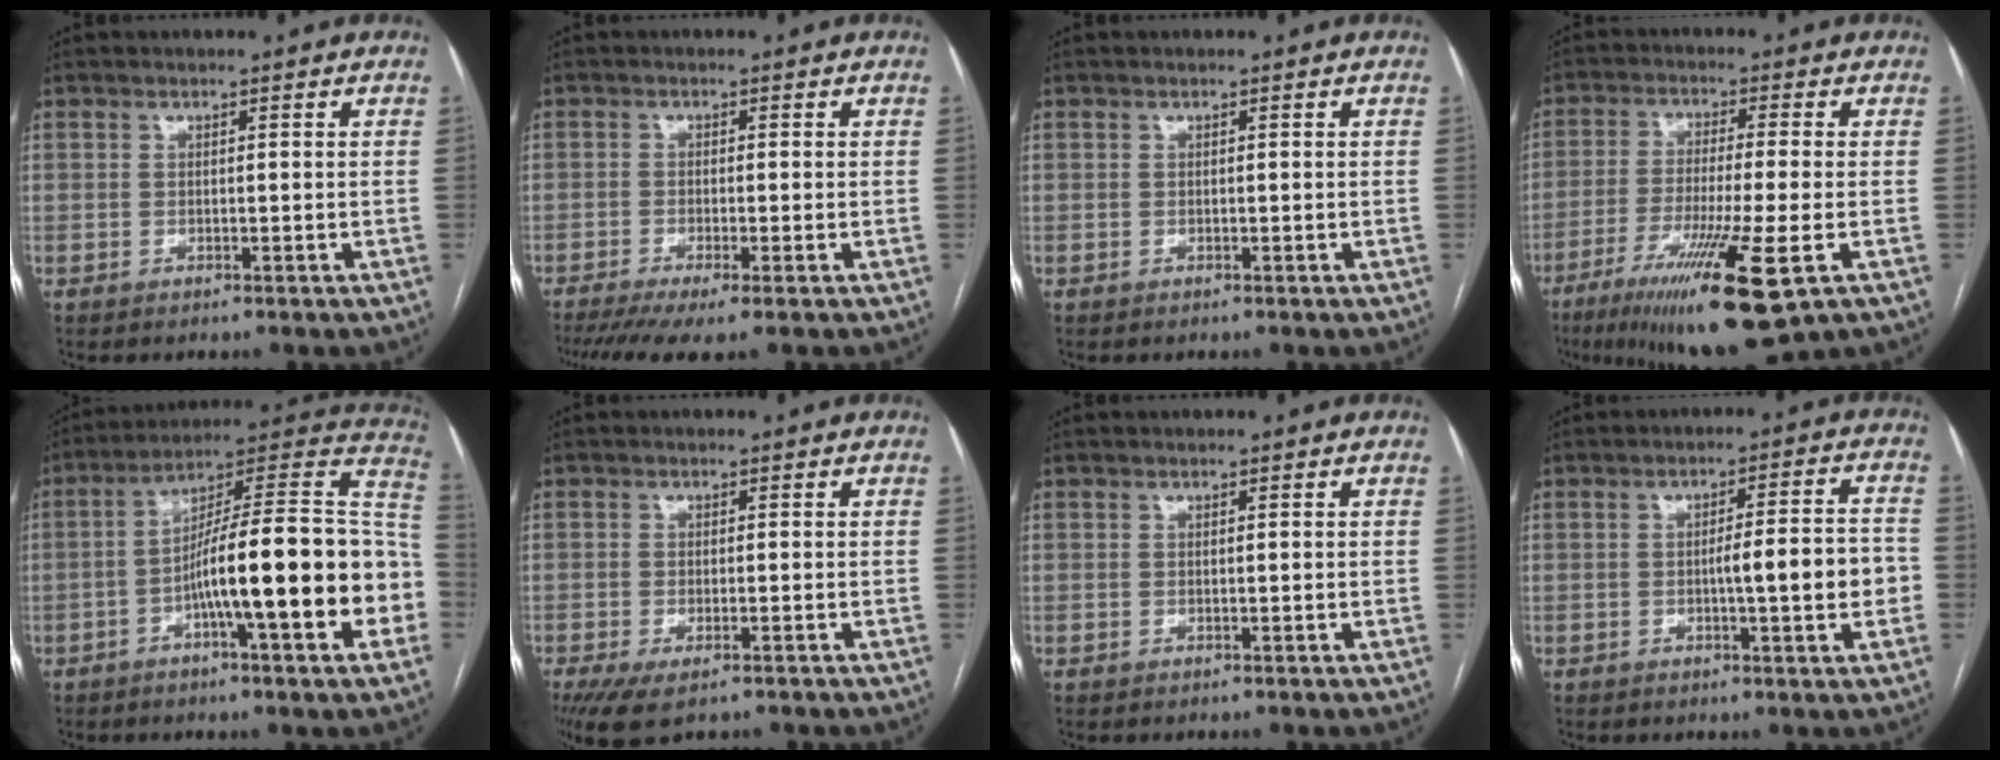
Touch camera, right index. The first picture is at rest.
{"total": 7.1, "force": [-5.0, 0.4, 5.0], "torque": [-0.077, -0.013, -0.084]}
{"total": 0.0}
{"total": 16.0, "force": [-7.5, 0.9, 14.1], "torque": [-0.241, -0.044, -0.123]}
{"total": 22.8, "force": [-5.2, 2.5, 22.0], "torque": [-0.257, 0.031, -0.076]}
{"total": 6.4, "force": [-4.1, 2.3, 4.2], "torque": [-0.071, -0.015, -0.067]}
{"total": 0.0}
{"total": 8.3, "force": [-1.5, 0.8, 8.1], "torque": [-0.112, 0.018, -0.018]}